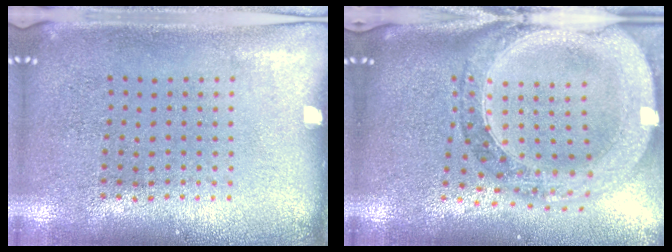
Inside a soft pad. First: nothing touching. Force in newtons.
{"total": 2.6, "press": 2.3, "slide": 1.3}